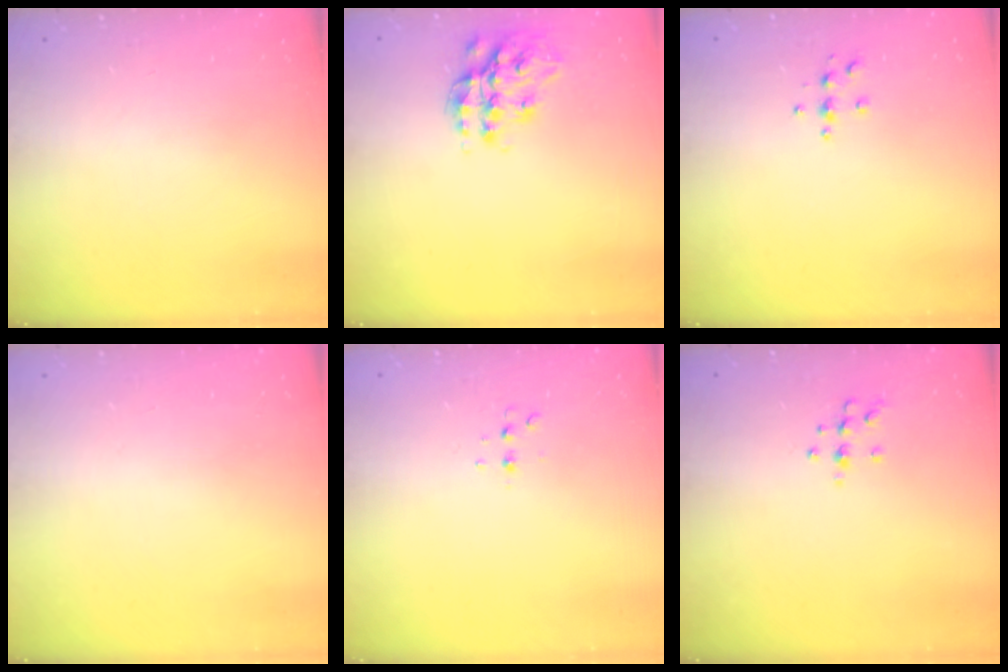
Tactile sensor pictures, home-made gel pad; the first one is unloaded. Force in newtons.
{"total": 16.3, "press": 16.3, "slide": 0.8}
{"total": 4.0, "press": 3.9, "slide": 0.4}
{"total": 0.0}
{"total": 3.9, "press": 3.8, "slide": 1.1}
{"total": 7.1, "press": 7.0, "slide": 1.3}